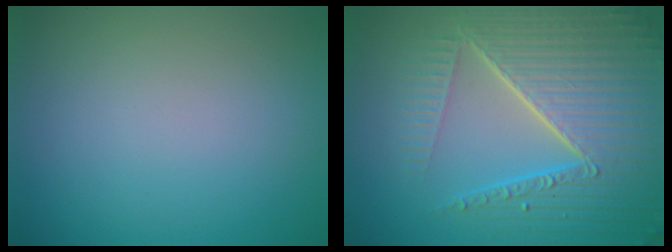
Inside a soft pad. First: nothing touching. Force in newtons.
{"total": 8.6, "press": 6.0, "slide": 6.2}